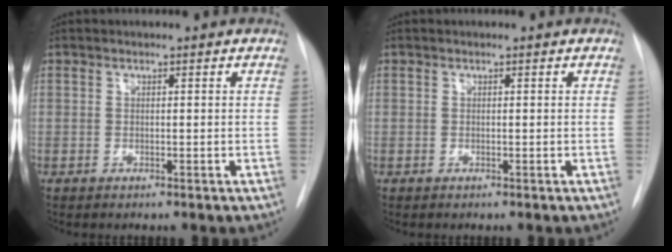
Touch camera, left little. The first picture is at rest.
{"total": 0.0}